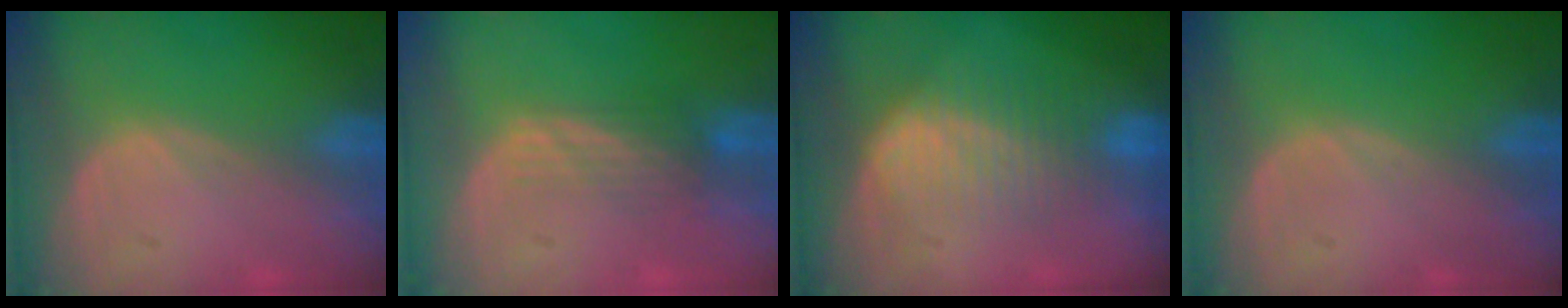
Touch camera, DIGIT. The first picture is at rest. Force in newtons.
{"total": 3.5, "press": 2.8, "slide": 2.1}
{"total": 6.8, "press": 6.5, "slide": 2.3}
{"total": 0.0}